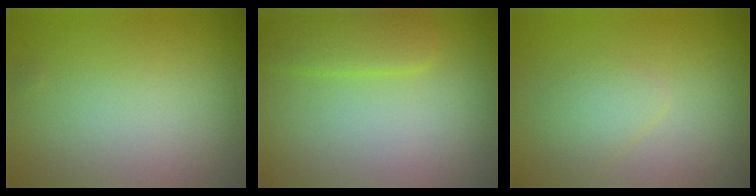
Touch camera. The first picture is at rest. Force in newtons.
{"total": 2.5, "press": 2.5, "slide": 0.1}
{"total": 1.8, "press": 1.8, "slide": 0.1}